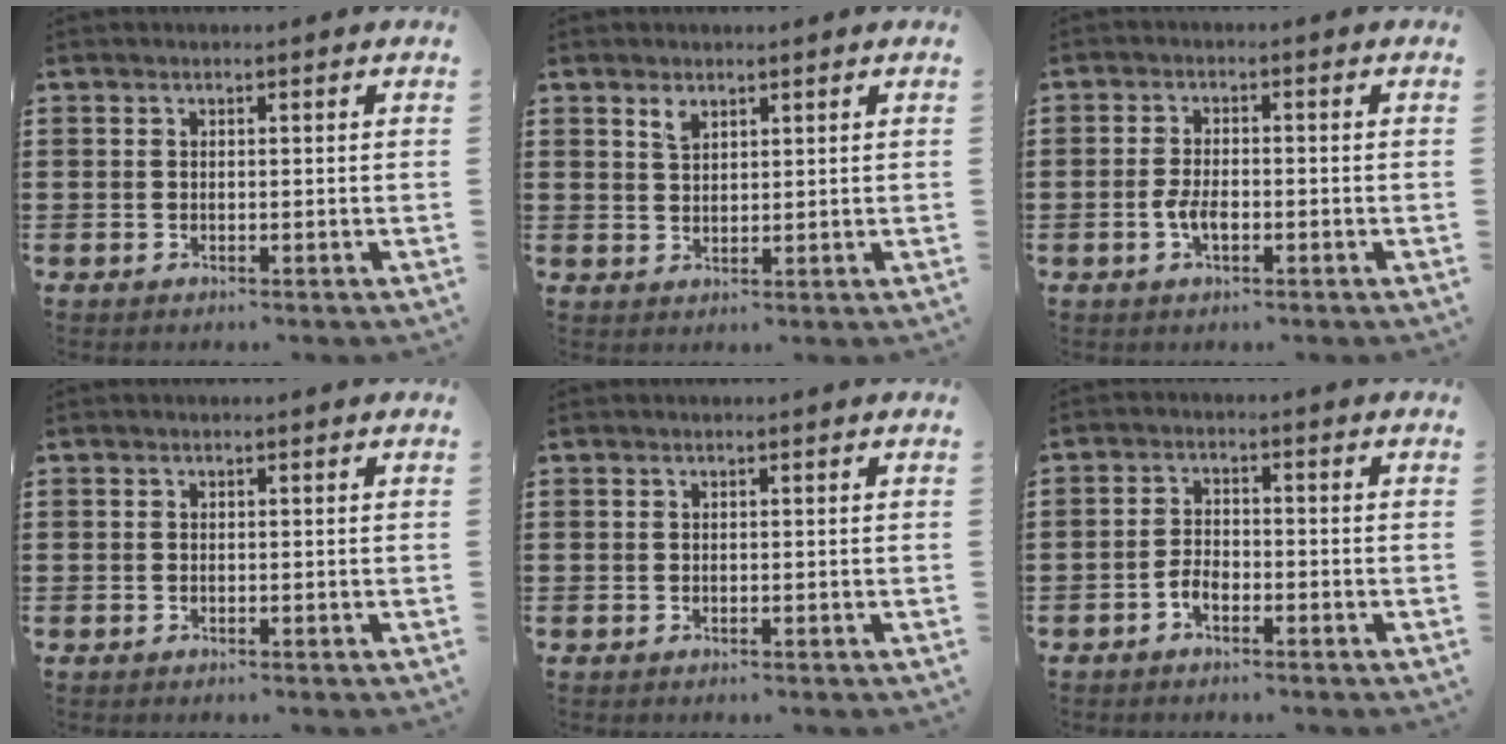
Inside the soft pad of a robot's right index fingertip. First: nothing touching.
{"total": 2.1, "force": [1.6, 1.0, 1.0], "torque": [-0.015, -0.001, 0.029]}
{"total": 3.2, "force": [-1.1, 1.3, 2.7], "torque": [-0.064, -0.005, -0.021]}
{"total": 0.0}
{"total": 0.0}
{"total": 2.5, "force": [-1.6, 1.1, 1.6], "torque": [-0.040, 0.000, -0.033]}